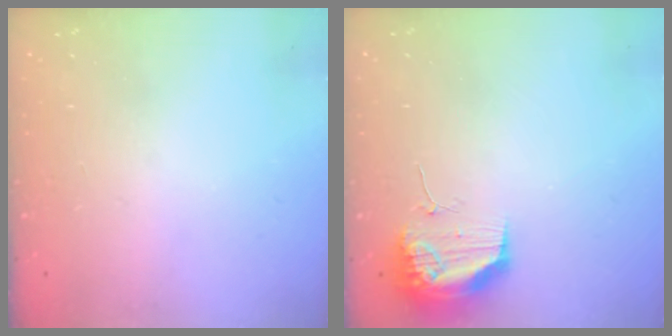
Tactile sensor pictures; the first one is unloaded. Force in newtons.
{"total": 13.8, "press": 11.9, "slide": 6.9}